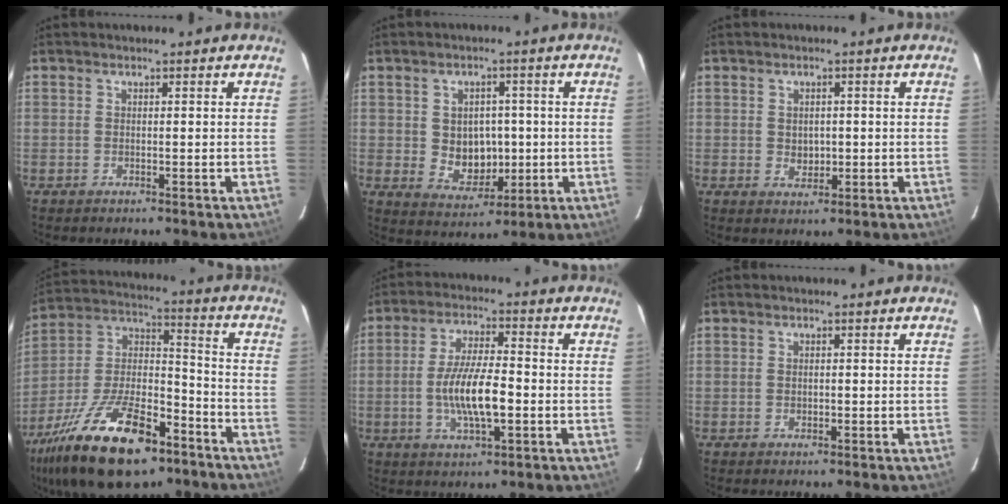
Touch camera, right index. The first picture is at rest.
{"total": 7.6, "force": [-0.1, 6.3, 4.2], "torque": [-0.079, 0.004, 0.018]}
{"total": 2.9, "force": [-0.1, 2.4, 1.6], "torque": [-0.025, 0.001, 0.003]}
{"total": 25.5, "force": [-15.4, 10.9, 17.1], "torque": [-0.337, -0.011, -0.258]}
{"total": 10.4, "force": [-2.2, 2.9, 9.8], "torque": [-0.189, -0.003, -0.038]}
{"total": 0.8, "force": [-0.1, 0.6, 0.5], "torque": [-0.008, 0.002, -0.001]}